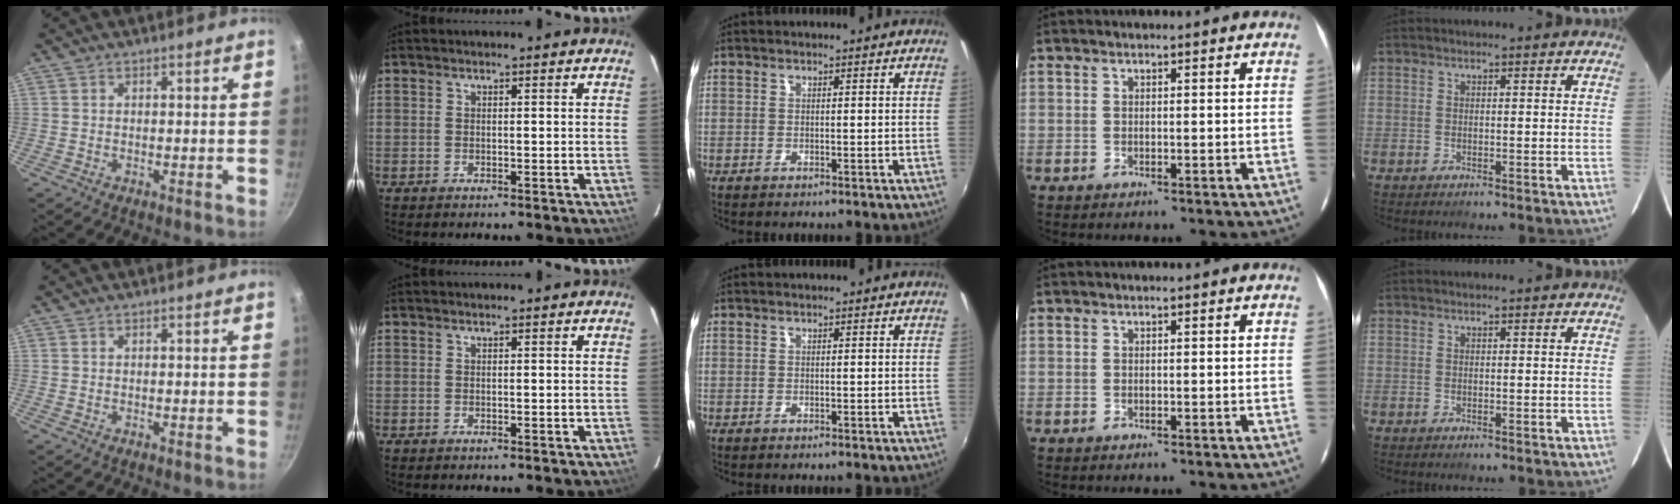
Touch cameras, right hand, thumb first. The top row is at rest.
{}